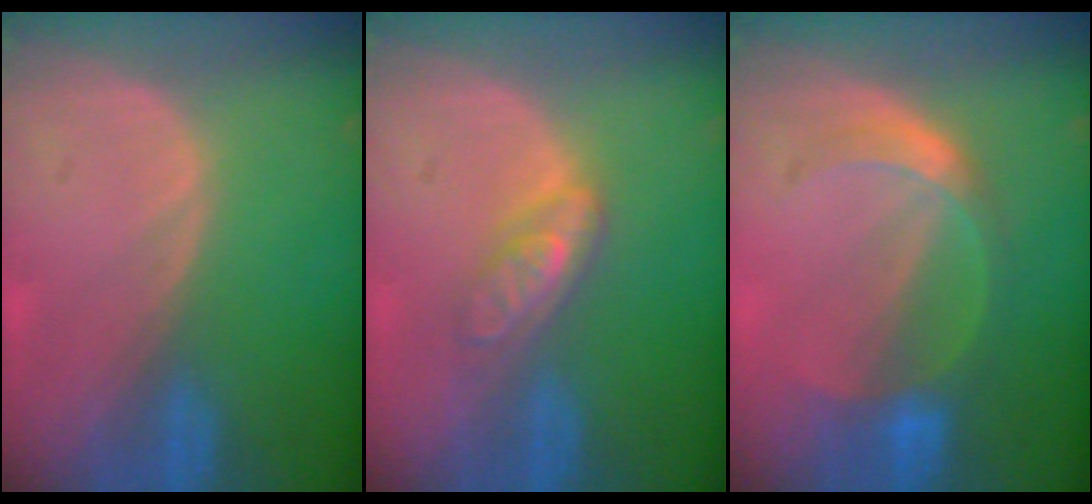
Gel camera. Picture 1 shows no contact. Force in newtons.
{"total": 4.8, "press": 4.3, "slide": 2.1}
{"total": 5.7, "press": 5.4, "slide": 1.8}